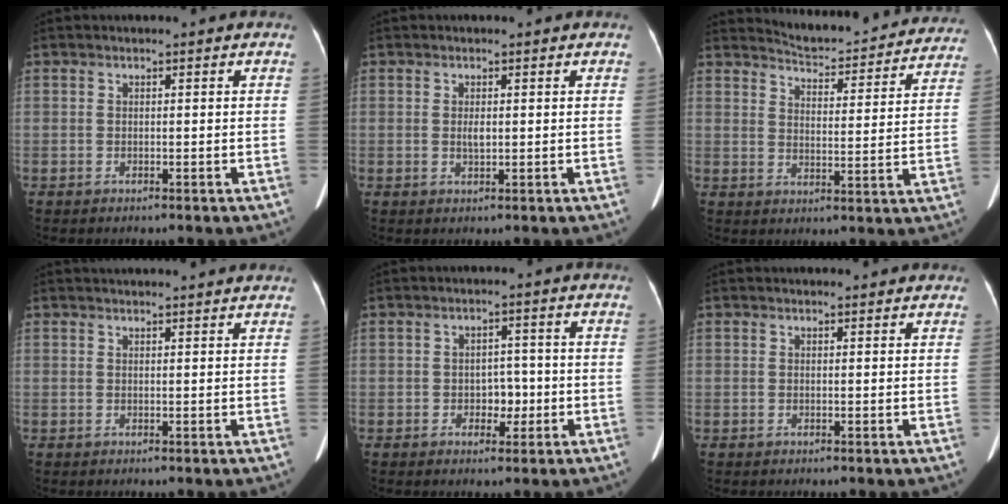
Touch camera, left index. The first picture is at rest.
{"total": 1.3, "force": [0.2, 0.5, 1.2], "torque": [-0.023, -0.001, 0.003]}
{"total": 18.4, "force": [17.6, 3.2, 4.2], "torque": [-0.046, -0.035, 0.210]}
{"total": 7.9, "force": [7.5, 0.5, 2.4], "torque": [-0.027, 0.030, 0.081]}
{"total": 3.3, "force": [-0.9, 2.2, 2.3], "torque": [-0.028, 0.007, -0.010]}
{"total": 2.4, "force": [2.2, 0.7, 0.6], "torque": [-0.009, 0.009, 0.020]}